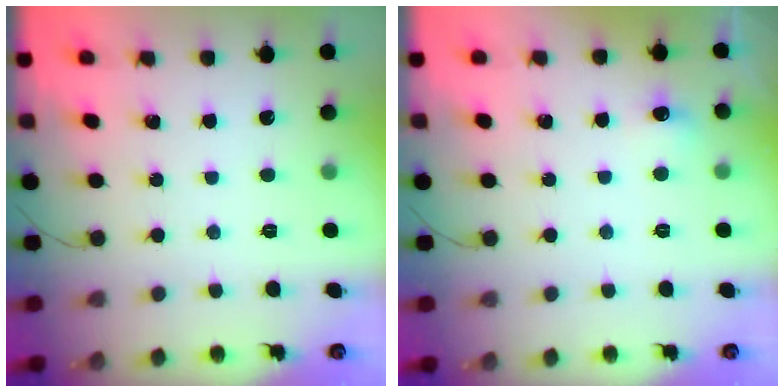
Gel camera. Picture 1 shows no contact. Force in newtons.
{"total": 5.2, "press": 5.0, "slide": 1.3}